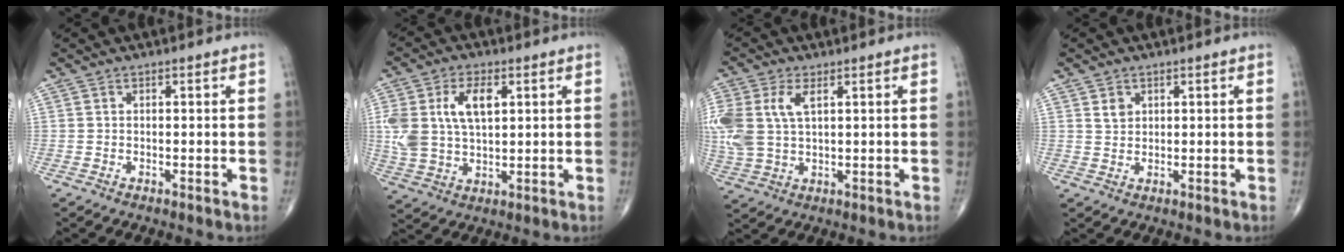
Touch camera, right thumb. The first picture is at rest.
{"total": 11.9, "force": [3.1, 6.7, 9.4], "torque": [-0.189, 0.004, 0.065]}
{"total": 11.4, "force": [3.0, 6.5, 8.9], "torque": [-0.228, 0.009, 0.067]}
{"total": 2.2, "force": [1.0, 1.7, 1.0], "torque": [-0.010, -0.007, 0.020]}